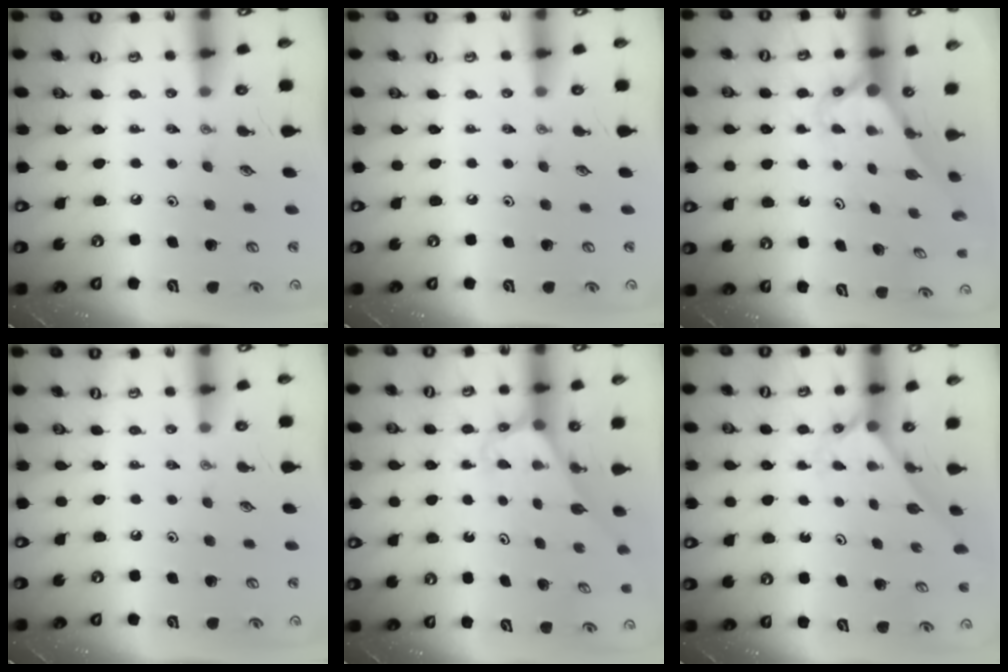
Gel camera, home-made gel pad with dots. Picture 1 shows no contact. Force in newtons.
{"total": 0.0}
{"total": 3.0, "press": 3.0, "slide": 0.2}
{"total": 0.0}
{"total": 3.0, "press": 3.0, "slide": 0.2}
{"total": 2.1, "press": 2.1, "slide": 0.2}